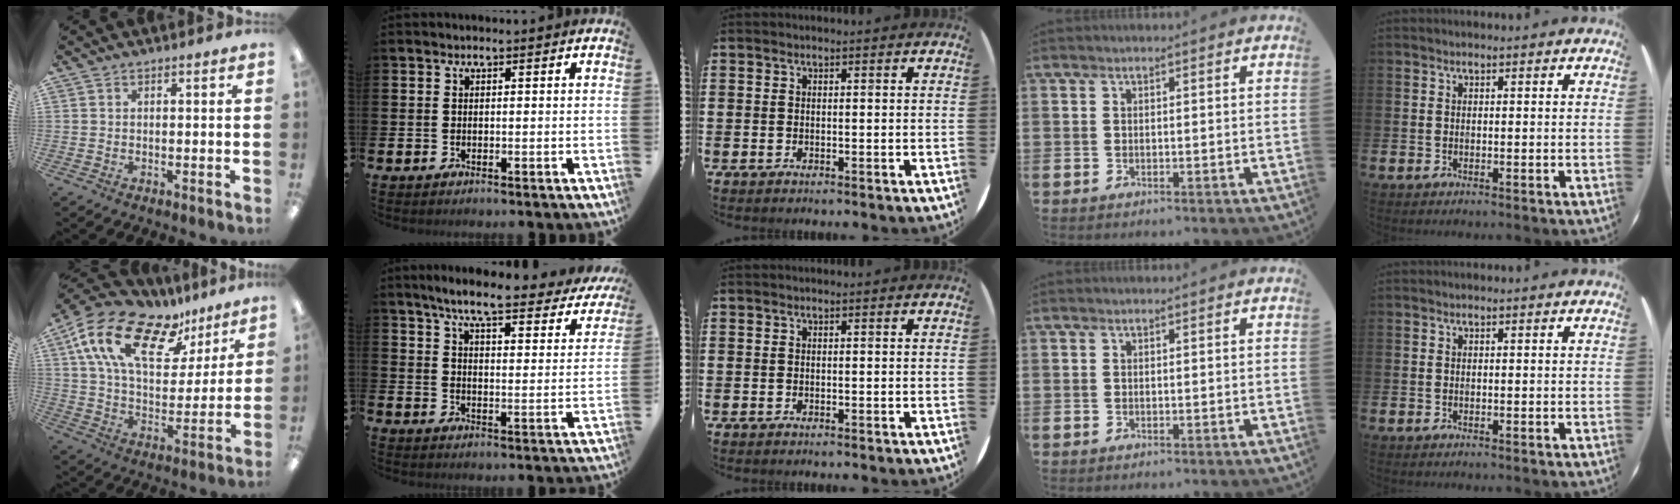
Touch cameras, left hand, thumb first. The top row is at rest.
{"thumb": {"total": 20.9, "force": [12.7, 10.1, 13.1], "torque": [-0.250, -0.059, 0.225]}, "index": {"total": 6.9, "force": [5.9, 0.8, 3.5], "torque": [-0.087, -0.038, 0.093]}}